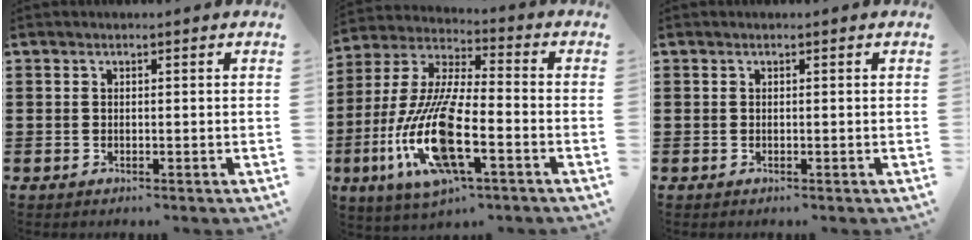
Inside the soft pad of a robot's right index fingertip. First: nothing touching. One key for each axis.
{"total": 15.0, "fx": -6.4, "fy": 4.3, "fz": 12.8, "tx": -0.287, "ty": -0.015, "tz": -0.122}
{"total": 0.0}